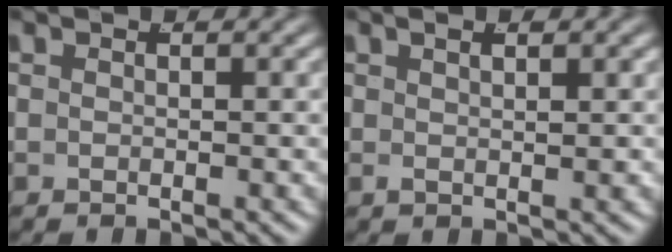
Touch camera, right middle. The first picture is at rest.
{"total": 1.4, "force": [0.7, 0.0, 1.2], "torque": [-0.009, 0.001, 0.015]}